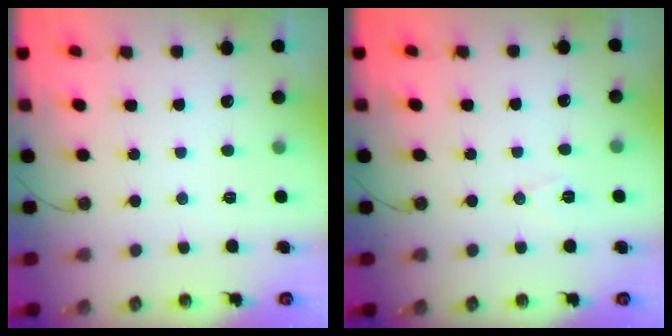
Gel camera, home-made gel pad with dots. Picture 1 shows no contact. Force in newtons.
{"total": 6.2, "press": 4.3, "slide": 4.5}